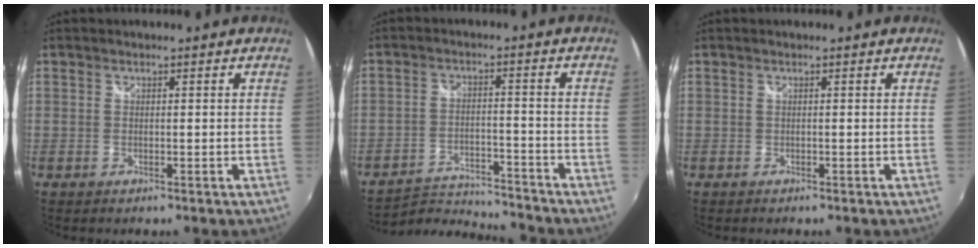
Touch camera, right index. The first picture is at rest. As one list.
[{"total": 10.4, "force": [-10.2, 0.8, 1.7], "torque": [-0.053, 0.000, -0.167]}, {"total": 0.0}]